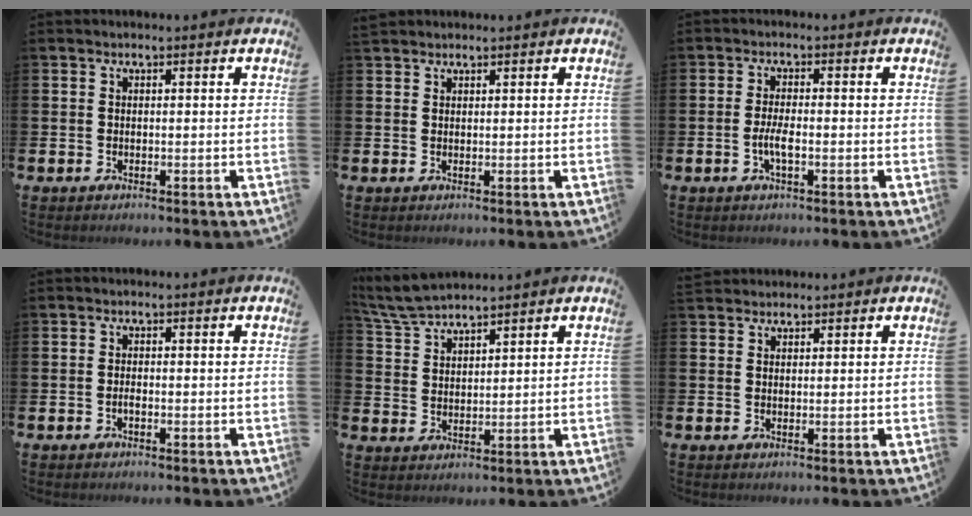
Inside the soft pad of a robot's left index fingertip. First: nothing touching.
{"total": 1.3, "force": [1.2, 0.4, -0.1], "torque": [0.007, 0.000, 0.022]}
{"total": 2.7, "force": [-0.8, 0.7, 2.5], "torque": [-0.038, -0.001, -0.016]}
{"total": 0.7, "force": [-0.4, 0.2, 0.6], "torque": [-0.014, -0.003, -0.006]}
{"total": 5.2, "force": [5.1, 0.5, 1.2], "torque": [-0.046, -0.016, 0.094]}
{"total": 1.7, "force": [1.6, 0.6, -0.1], "torque": [0.007, -0.002, 0.030]}